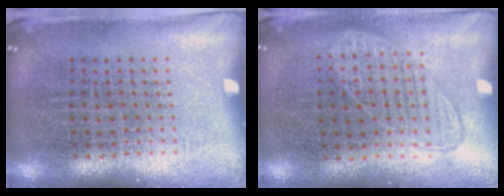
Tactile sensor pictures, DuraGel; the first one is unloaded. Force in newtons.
{"total": 0.9, "press": 0.9, "slide": 0.3}